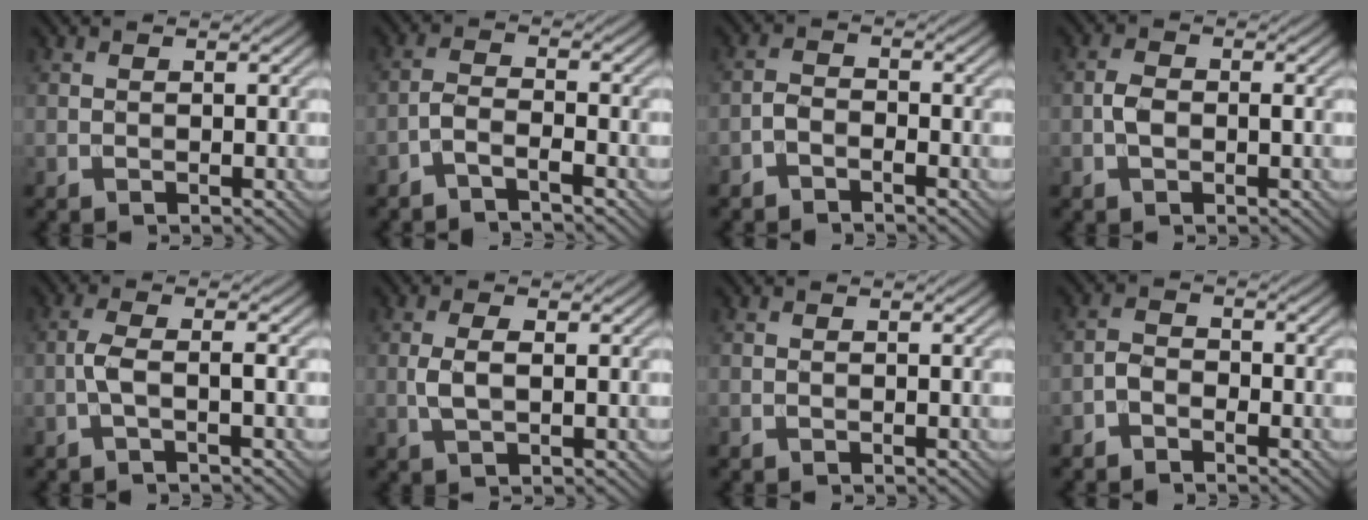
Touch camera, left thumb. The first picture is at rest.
{"total": 2.7, "force": [-2.1, 0.4, 1.6], "torque": [-0.033, 0.004, -0.051]}
{"total": 2.1, "force": [-1.6, 0.9, 1.0], "torque": [-0.019, 0.005, -0.039]}
{"total": 2.4, "force": [-0.5, 1.4, 1.9], "torque": [-0.039, 0.004, -0.013]}
{"total": 2.7, "force": [-0.8, 0.5, 2.6], "torque": [-0.056, 0.007, -0.024]}
{"total": 3.0, "force": [0.0, 1.2, 2.7], "torque": [-0.062, 0.001, 0.000]}
{"total": 0.0}
{"total": 2.2, "force": [-1.6, 1.2, 1.0], "torque": [-0.019, 0.005, -0.038]}